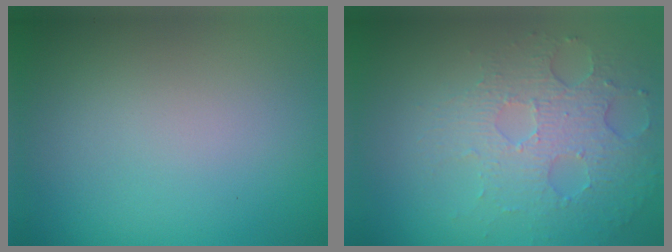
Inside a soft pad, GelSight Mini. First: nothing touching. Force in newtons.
{"total": 5.0, "press": 3.4, "slide": 3.7}